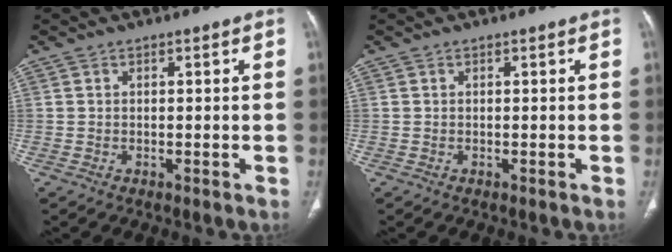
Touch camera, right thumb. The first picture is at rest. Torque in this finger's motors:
{"motor_torque": [-0.02, 0.02, -0.06, 0.06, 0.03]}